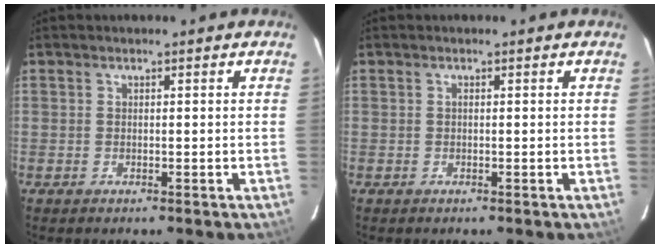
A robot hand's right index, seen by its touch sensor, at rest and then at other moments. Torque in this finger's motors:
{"motor_torque": [0.07, 0.03, 0.15, 0.02]}